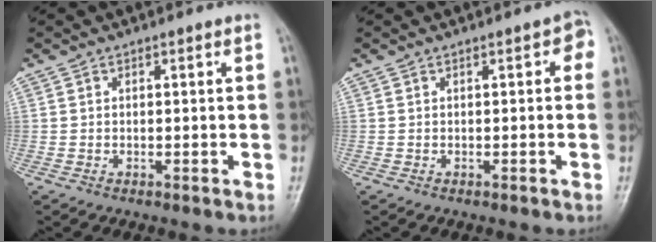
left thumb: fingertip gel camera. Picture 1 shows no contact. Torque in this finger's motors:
{"motor_torque": [0.30, 0.49, 0.37, 0.17, 0.00]}